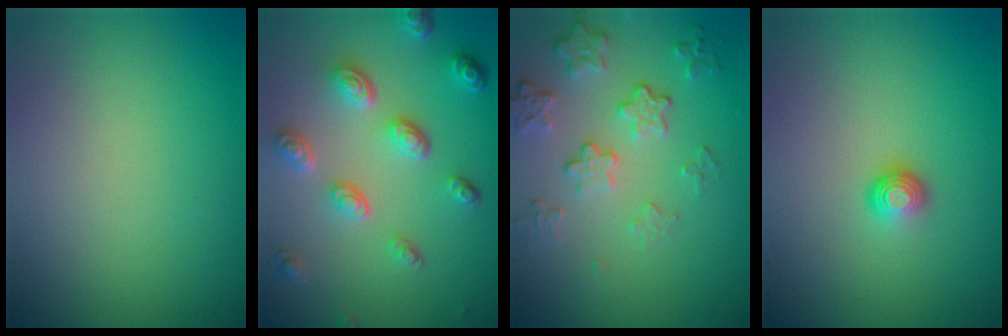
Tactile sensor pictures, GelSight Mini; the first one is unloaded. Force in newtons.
{"total": 4.8, "press": 3.6, "slide": 3.2}
{"total": 4.2, "press": 3.2, "slide": 2.7}
{"total": 1.5, "press": 1.0, "slide": 1.1}